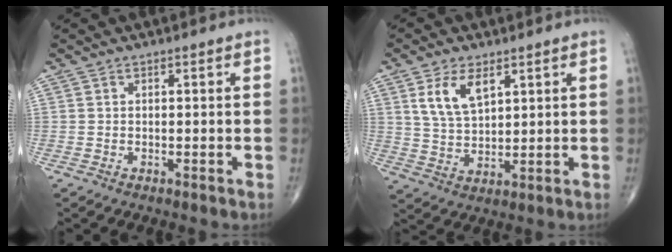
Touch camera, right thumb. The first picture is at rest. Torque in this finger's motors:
{"motor_torque": [0.26, 0.21, 0.23, -0.11, 0.05]}